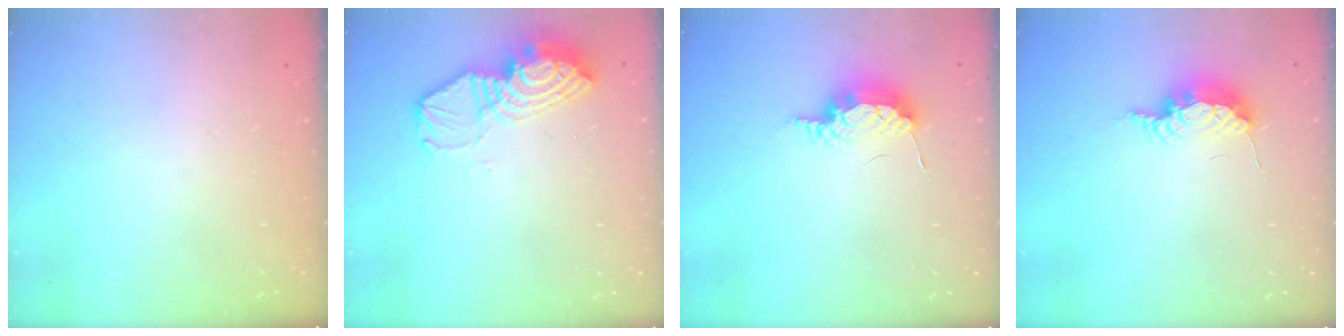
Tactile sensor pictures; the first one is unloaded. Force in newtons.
{"total": 12.3, "press": 12.3, "slide": 1.1}
{"total": 10.9, "press": 8.7, "slide": 6.6}
{"total": 7.9, "press": 7.8, "slide": 0.6}